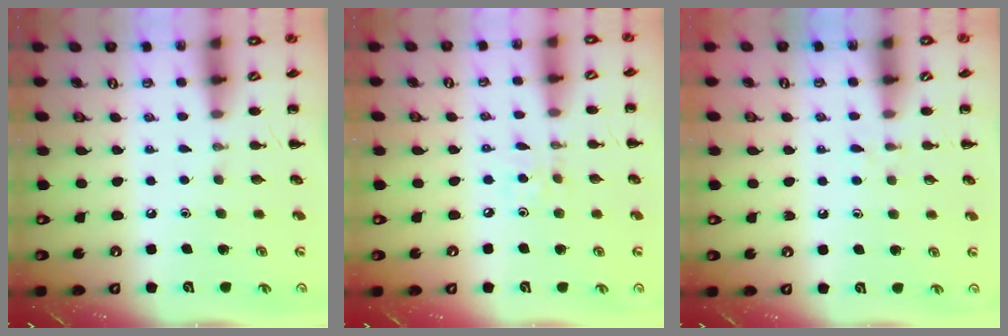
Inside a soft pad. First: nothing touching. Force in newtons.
{"total": 2.2, "press": 2.1, "slide": 0.6}
{"total": 3.0, "press": 2.7, "slide": 1.2}